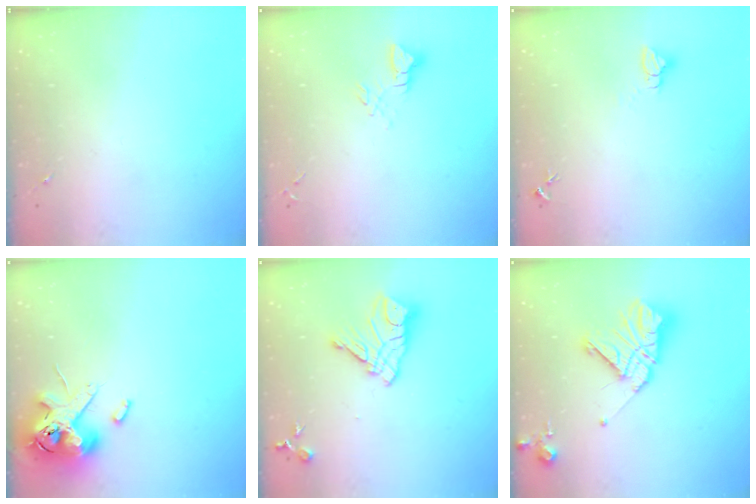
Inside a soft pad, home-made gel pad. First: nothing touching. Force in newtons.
{"total": 3.9, "press": 3.9, "slide": 0.3}
{"total": 2.7, "press": 2.7, "slide": 0.1}
{"total": 13.9, "press": 13.7, "slide": 2.4}
{"total": 12.8, "press": 12.7, "slide": 1.0}
{"total": 14.7, "press": 14.6, "slide": 1.4}